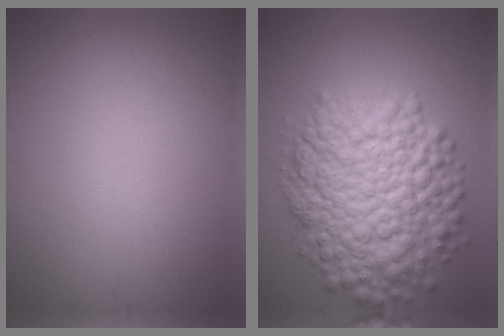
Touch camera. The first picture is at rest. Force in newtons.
{"total": 10.5, "press": 10.5, "slide": 0.3}